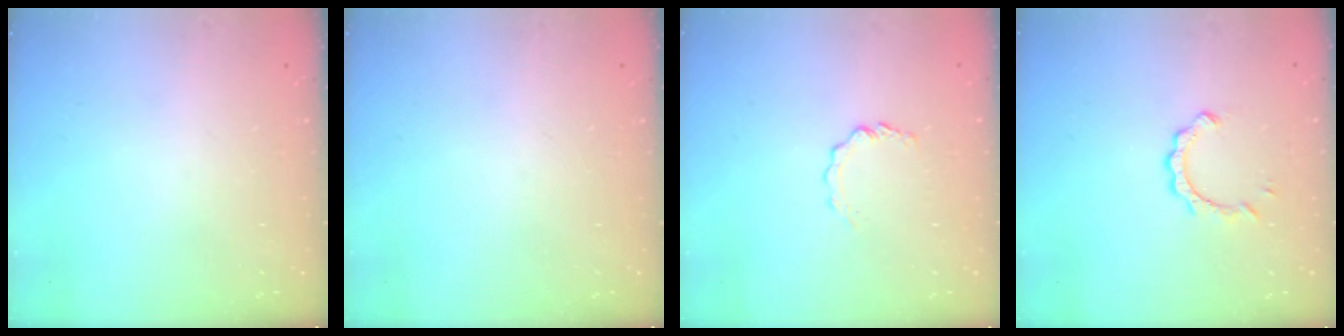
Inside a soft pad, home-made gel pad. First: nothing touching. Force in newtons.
{"total": 0.0}
{"total": 2.9, "press": 2.9, "slide": 0.3}
{"total": 4.5, "press": 4.5, "slide": 0.5}